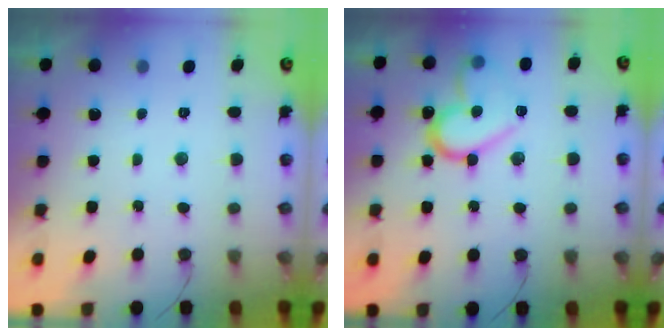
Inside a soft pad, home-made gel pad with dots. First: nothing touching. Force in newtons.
{"total": 17.7, "press": 17.6, "slide": 1.2}